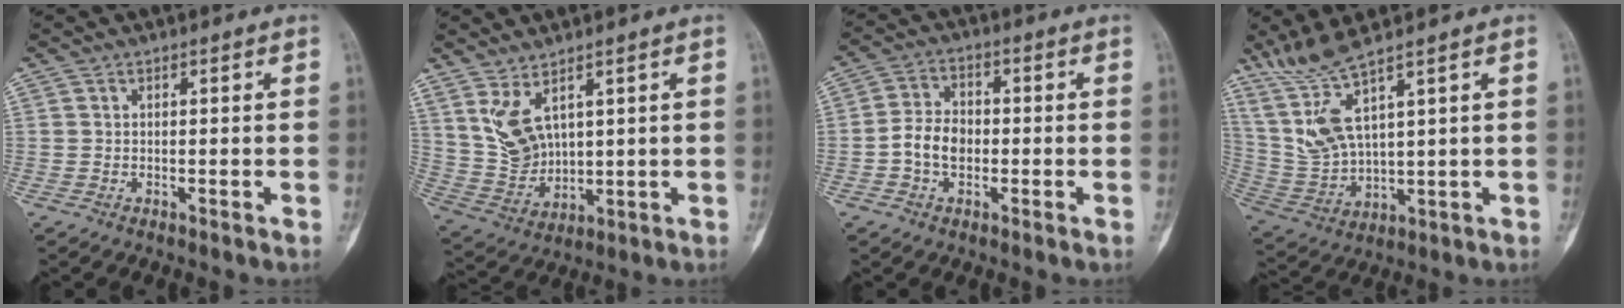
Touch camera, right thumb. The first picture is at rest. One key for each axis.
{"total": 8.0, "fx": 4.1, "fy": 4.1, "fz": 5.5, "tx": -0.097, "ty": -0.026, "tz": 0.101}
{"total": 6.5, "fx": -1.3, "fy": 4.7, "fz": 4.3, "tx": -0.069, "ty": 0.021, "tz": -0.032}
{"total": 9.4, "fx": 6.6, "fy": 1.2, "fz": 6.5, "tx": -0.152, "ty": -0.038, "tz": 0.162}